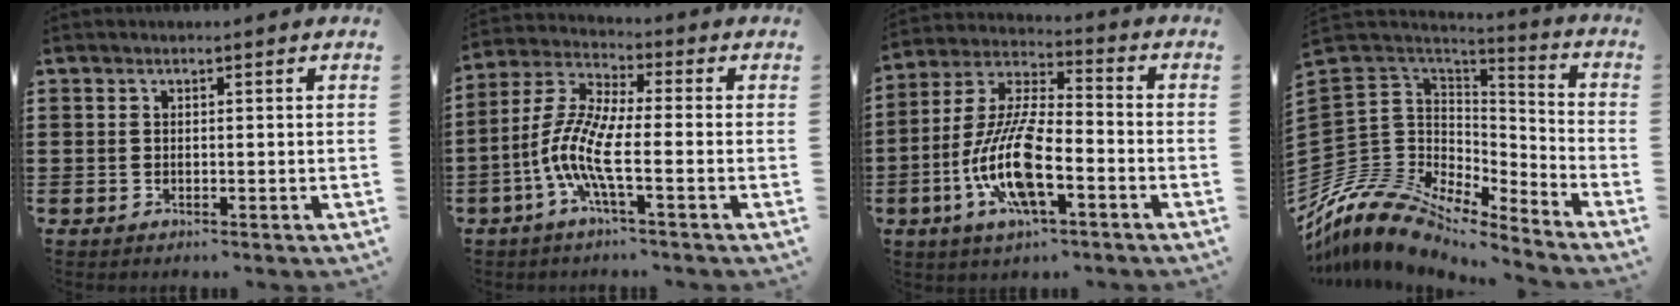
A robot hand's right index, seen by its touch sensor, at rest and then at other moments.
{"total": 8.8, "force": [-3.2, 1.9, 7.9], "torque": [-0.198, -0.017, -0.072]}
{"total": 12.9, "force": [-4.8, 4.3, 11.2], "torque": [-0.250, -0.006, -0.094]}
{"total": 11.2, "force": [-7.9, 6.9, 4.1], "torque": [-0.138, -0.006, -0.156]}